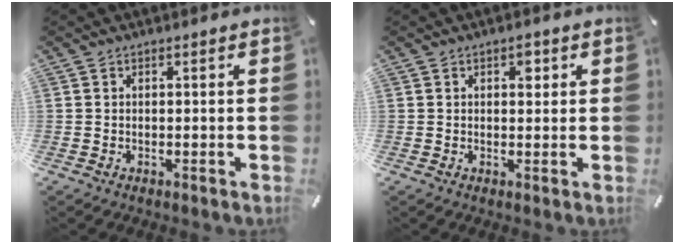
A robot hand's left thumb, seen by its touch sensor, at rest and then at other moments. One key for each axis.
{"total": 2.5, "fx": 1.0, "fy": 1.6, "fz": 1.6, "tx": -0.010, "ty": -0.004, "tz": 0.012}